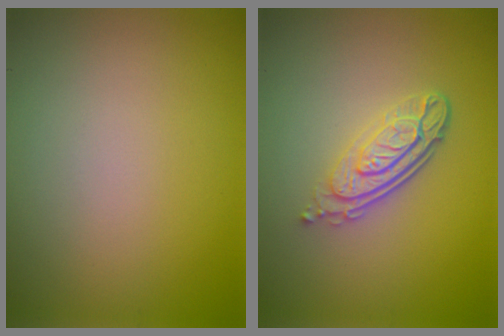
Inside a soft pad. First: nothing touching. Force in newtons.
{"total": 4.4, "press": 3.2, "slide": 3.1}